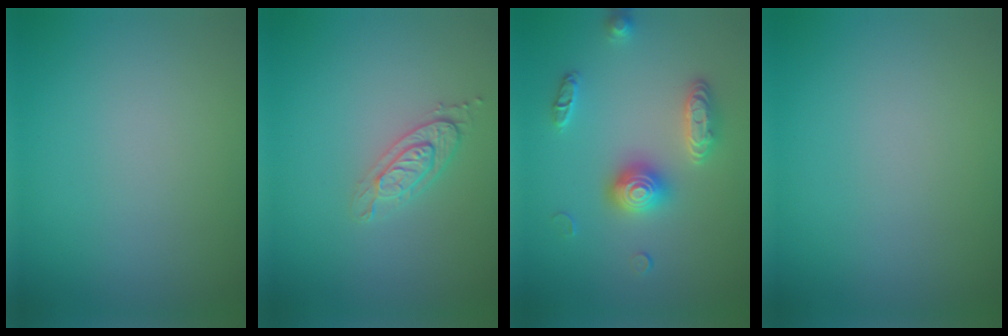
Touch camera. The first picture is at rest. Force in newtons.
{"total": 2.0, "press": 1.9, "slide": 0.6}
{"total": 3.2, "press": 3.2, "slide": 0.4}
{"total": 0.0}